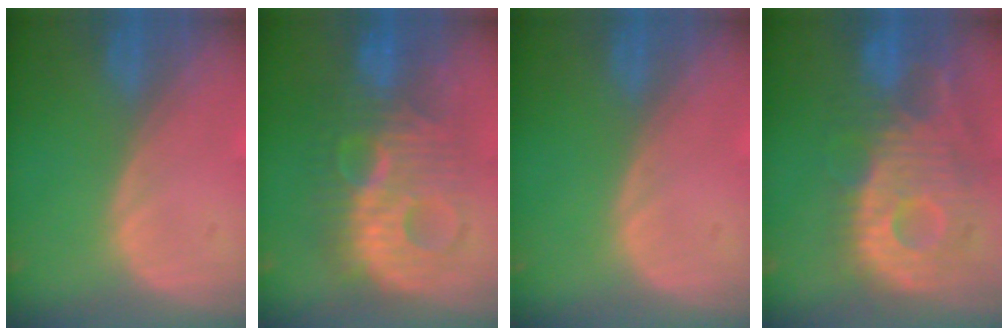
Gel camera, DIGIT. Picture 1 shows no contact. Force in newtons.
{"total": 10.6, "press": 10.6, "slide": 0.3}
{"total": 0.0}
{"total": 12.2, "press": 10.8, "slide": 5.6}